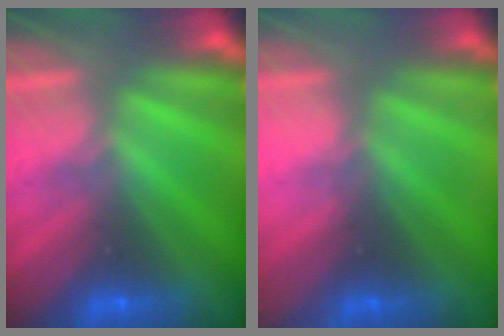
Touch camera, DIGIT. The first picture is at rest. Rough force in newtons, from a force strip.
{"total": 2.3}